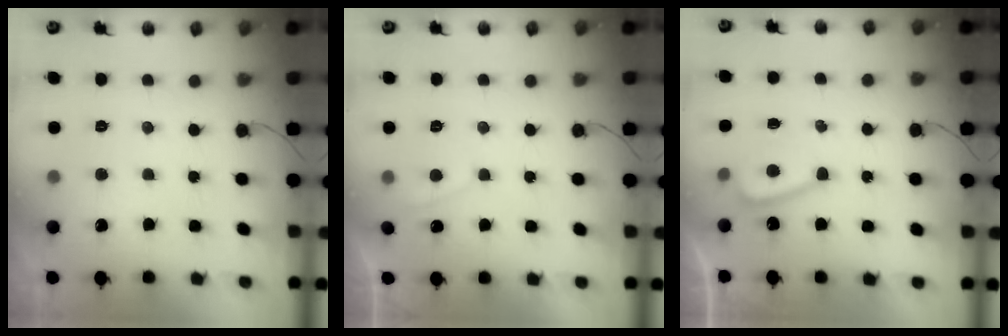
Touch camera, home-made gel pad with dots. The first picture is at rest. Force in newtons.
{"total": 1.6, "press": 1.5, "slide": 0.6}
{"total": 4.4, "press": 4.1, "slide": 1.6}